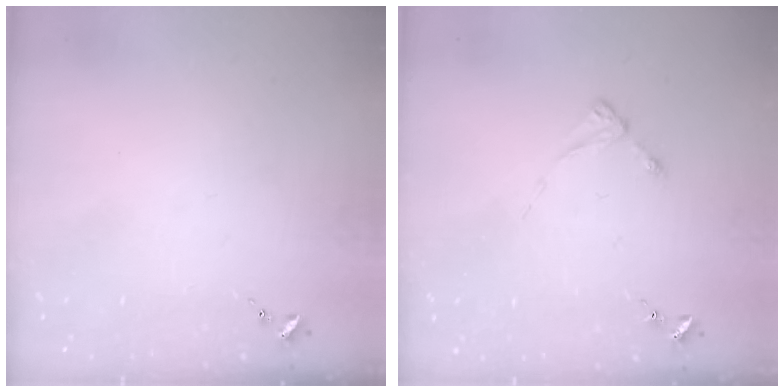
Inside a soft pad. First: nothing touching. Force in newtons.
{"total": 2.4, "press": 2.4, "slide": 0.3}